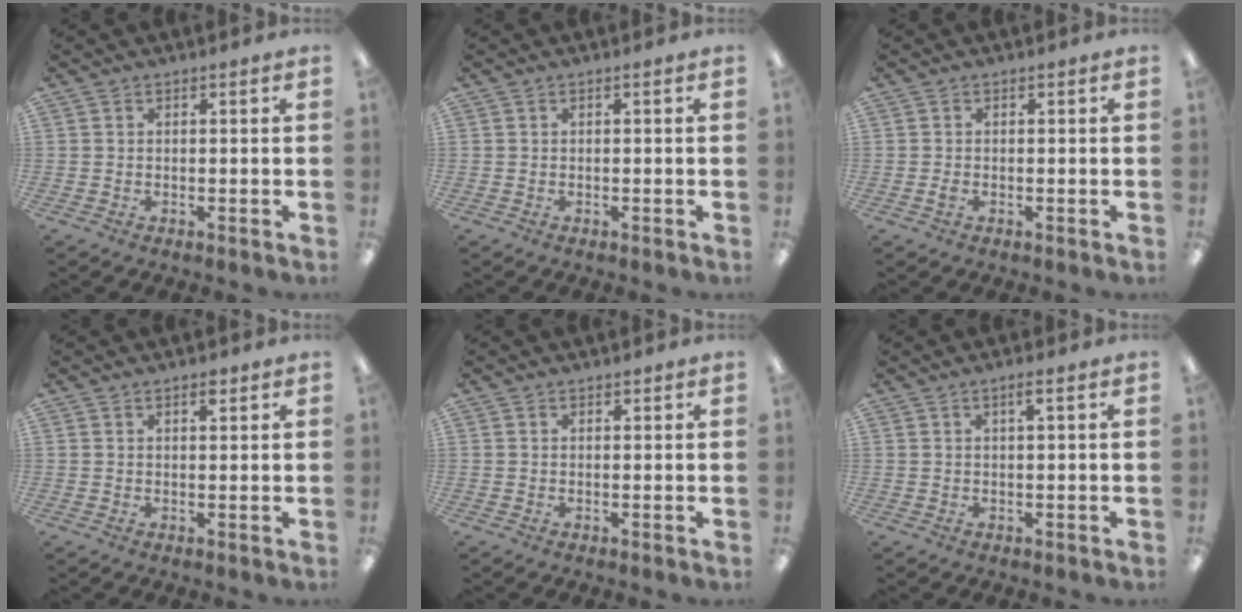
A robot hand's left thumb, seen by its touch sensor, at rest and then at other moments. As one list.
[{"total": 0.0}, {"total": 1.0, "force": [-0.4, 0.7, 0.6], "torque": [-0.011, 0.000, -0.007]}, {"total": 2.0, "force": [1.6, 0.8, 0.9], "torque": [-0.002, -0.008, 0.025]}, {"total": 0.9, "force": [0.7, 0.5, 0.0], "torque": [0.001, 0.001, 0.014]}, {"total": 1.7, "force": [1.0, 0.2, 1.4], "torque": [-0.023, -0.001, 0.014]}]